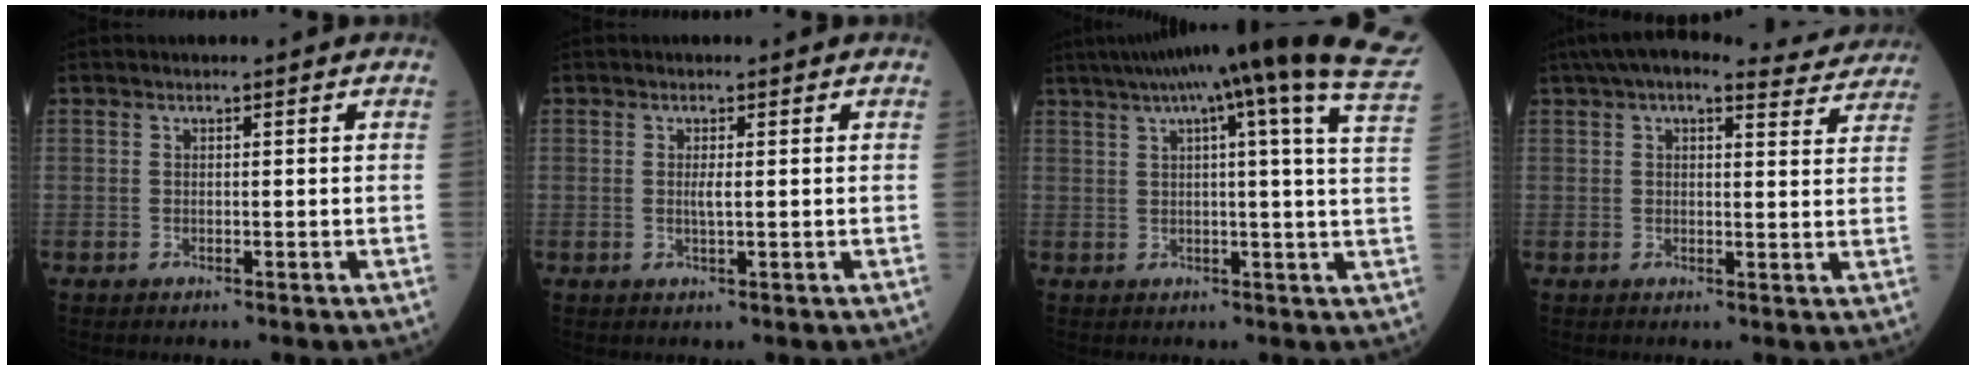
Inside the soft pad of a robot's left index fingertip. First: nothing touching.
{"total": 1.2, "force": [-0.2, 0.0, 1.2], "torque": [-0.030, -0.006, -0.002]}
{"total": 22.6, "force": [16.6, -0.5, 15.2], "torque": [-0.233, -0.003, 0.198]}
{"total": 12.6, "force": [11.3, 3.1, 4.8], "torque": [-0.059, 0.028, 0.133]}